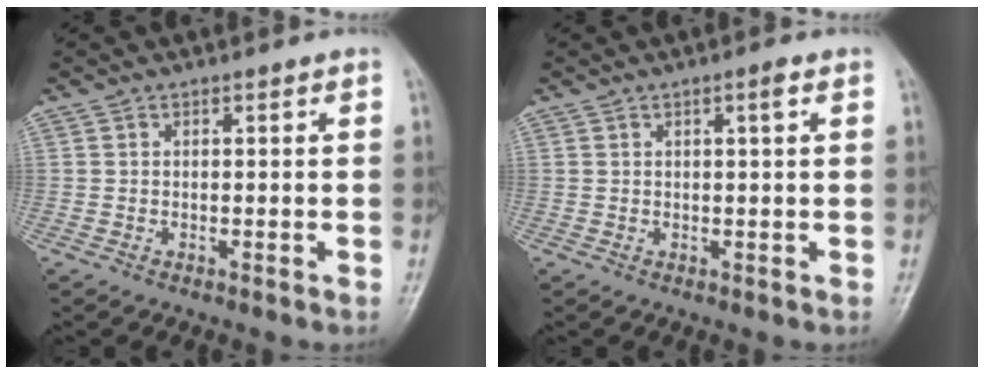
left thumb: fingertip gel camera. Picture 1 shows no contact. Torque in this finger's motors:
{"motor_torque": [-0.20, -0.10, -0.31, -0.19, 0.10]}